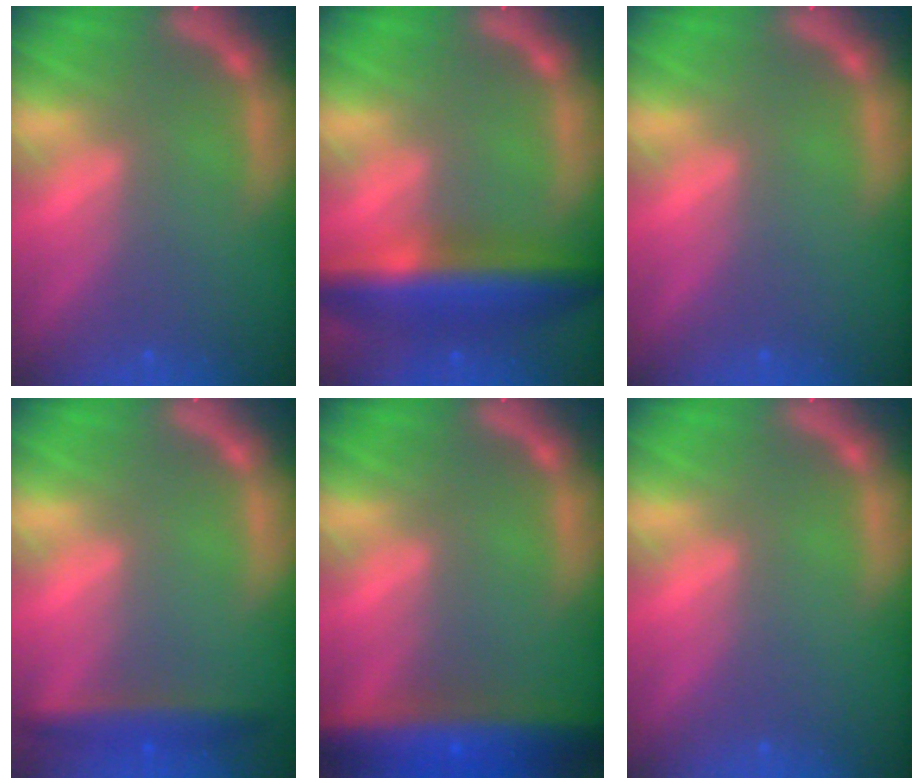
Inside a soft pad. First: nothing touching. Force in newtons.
{"total": 8.0}
{"total": 0.0}
{"total": 3.4}
{"total": 10.0}
{"total": 0.0}